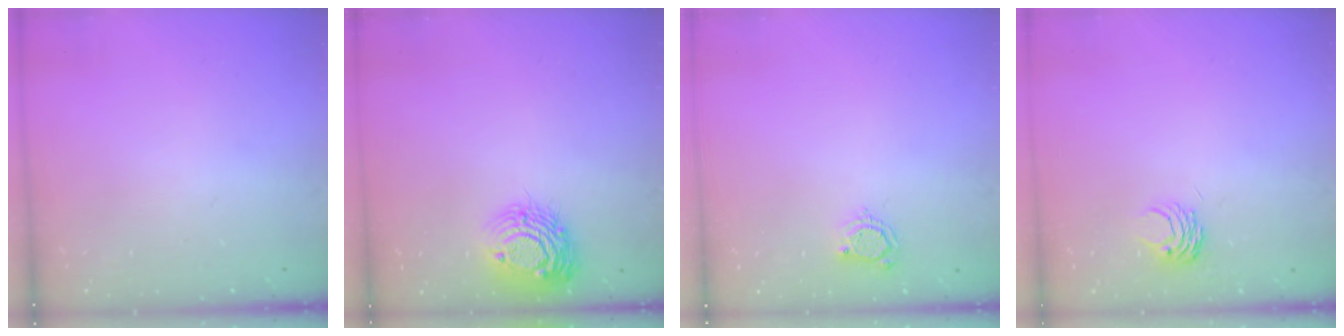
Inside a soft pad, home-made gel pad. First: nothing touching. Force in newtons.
{"total": 11.7, "press": 11.7, "slide": 0.9}
{"total": 4.7, "press": 4.7, "slide": 0.5}
{"total": 4.2, "press": 4.2, "slide": 0.2}